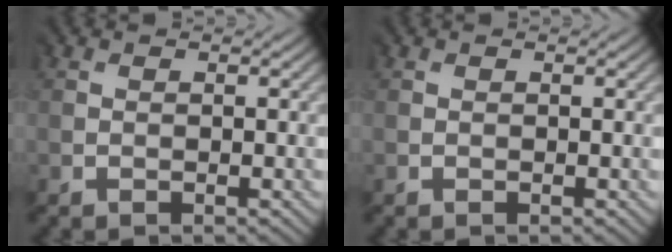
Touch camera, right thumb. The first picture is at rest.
{"total": 0.0}